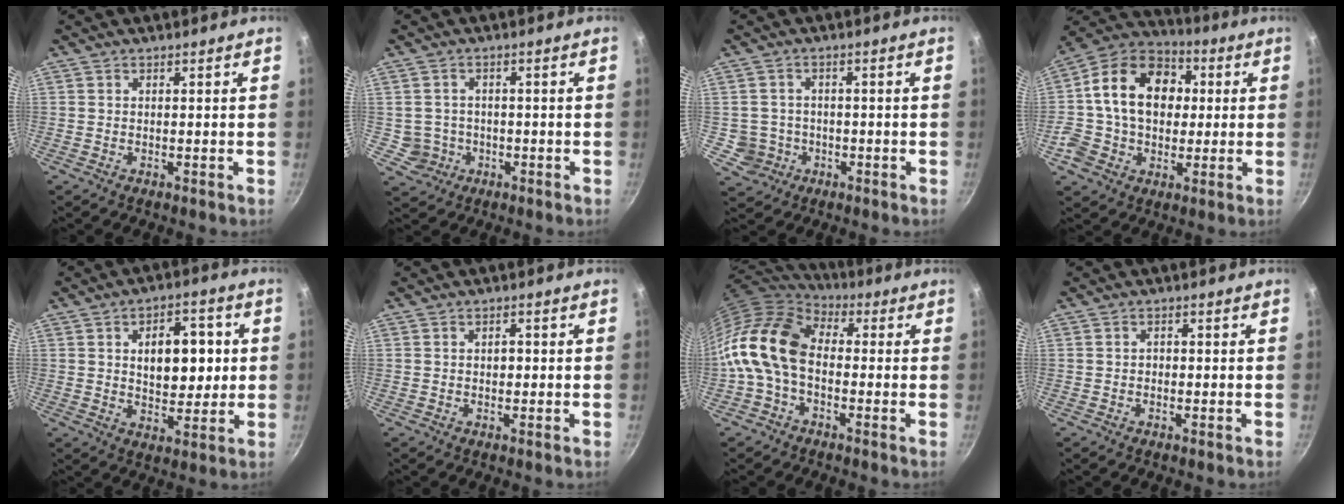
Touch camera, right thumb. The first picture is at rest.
{"total": 4.3, "force": [-0.8, 4.2, 0.4], "torque": [0.010, 0.015, -0.001]}
{"total": 4.8, "force": [-1.1, 4.6, 0.4], "torque": [0.016, 0.016, -0.008]}
{"total": 19.3, "force": [2.0, 15.0, 12.0], "torque": [-0.182, 0.032, 0.023]}
{"total": 12.2, "force": [1.9, 7.3, 9.5], "torque": [-0.090, -0.002, 0.029]}
{"total": 1.9, "force": [0.1, 1.3, 1.4], "torque": [-0.014, 0.004, 0.000]}
{"total": 15.7, "force": [-1.5, 10.6, 11.5], "torque": [-0.210, 0.037, -0.050]}
{"total": 1.1, "force": [-0.1, 0.9, 0.6], "torque": [-0.008, 0.005, -0.003]}